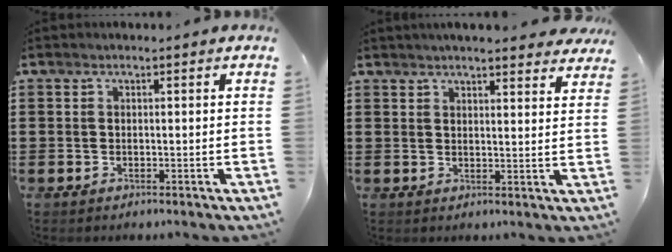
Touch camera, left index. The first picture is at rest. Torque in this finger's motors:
{"motor_torque": [2.14, 0.00, 0.76, 0.12]}